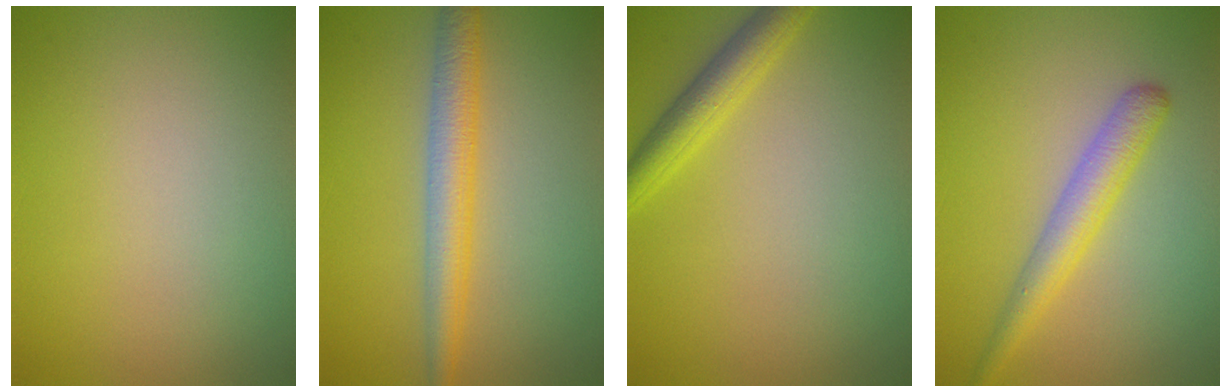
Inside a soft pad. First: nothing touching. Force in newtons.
{"total": 3.9, "press": 3.9, "slide": 0.1}
{"total": 3.0, "press": 3.0, "slide": 0.1}
{"total": 3.4, "press": 3.4, "slide": 0.1}